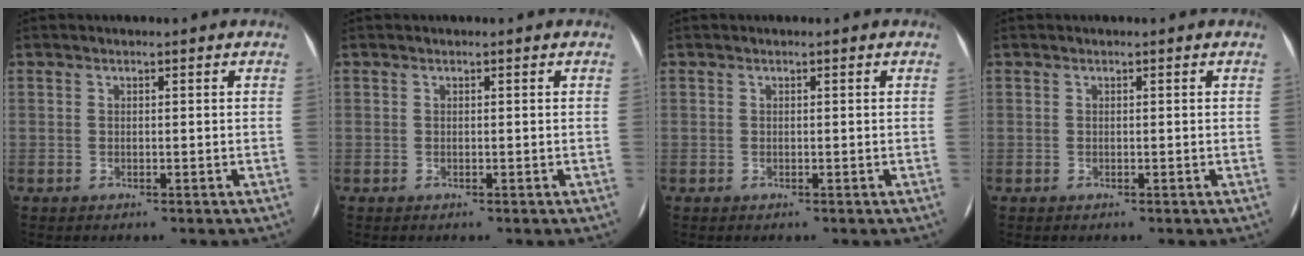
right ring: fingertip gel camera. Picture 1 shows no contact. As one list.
[{"total": 0.0}, {"total": 0.0}, {"total": 0.0}]